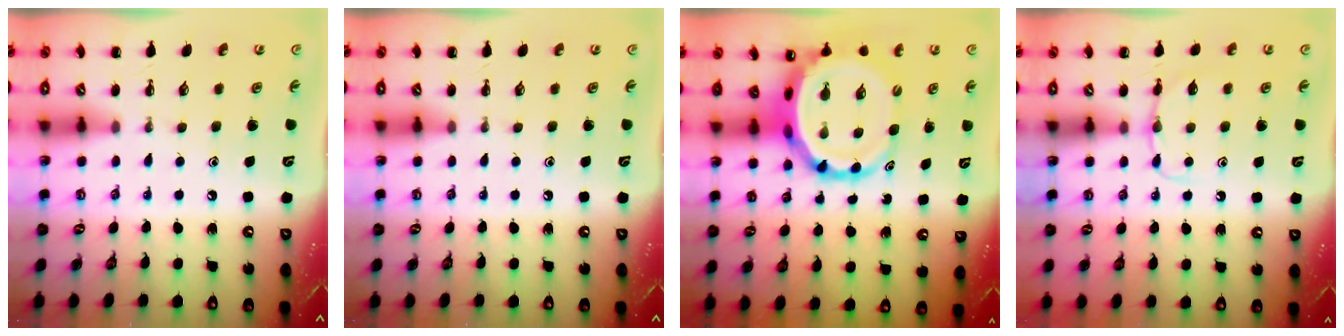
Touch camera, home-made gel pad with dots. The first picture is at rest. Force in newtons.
{"total": 0.0}
{"total": 9.6, "press": 9.3, "slide": 2.5}
{"total": 6.2, "press": 6.1, "slide": 1.5}